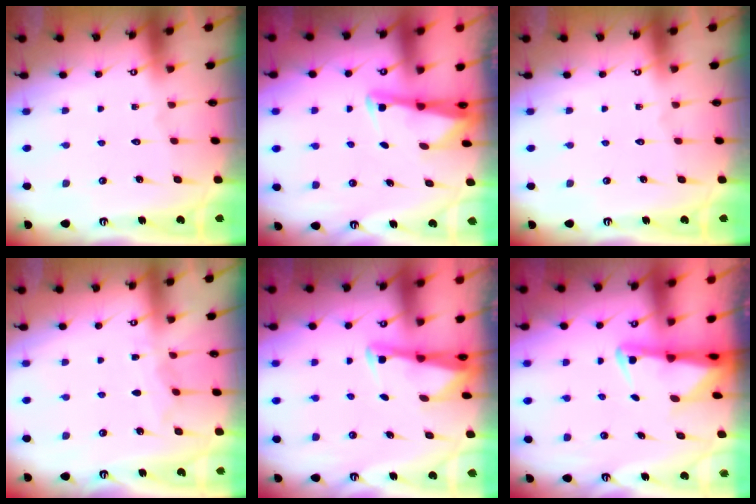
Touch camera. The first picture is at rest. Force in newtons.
{"total": 2.5, "press": 2.5, "slide": 0.3}
{"total": 0.0}
{"total": 4.3, "press": 4.2, "slide": 0.5}
{"total": 2.7, "press": 2.7, "slide": 0.3}
{"total": 2.5, "press": 2.4, "slide": 0.5}